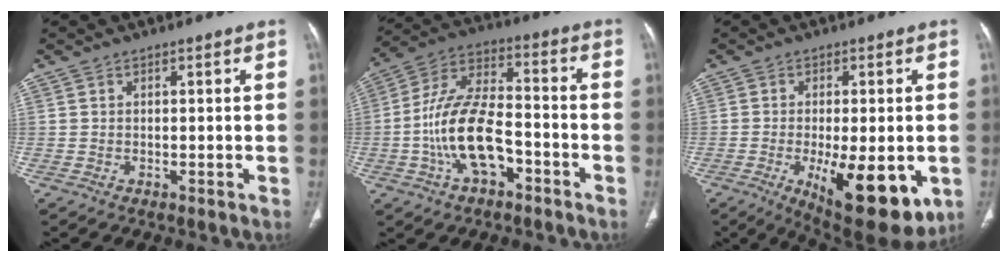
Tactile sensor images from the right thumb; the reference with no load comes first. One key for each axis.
{"total": 14.9, "fx": -4.9, "fy": 7.6, "fz": 11.8, "tx": -0.227, "ty": 0.047, "tz": -0.090}
{"total": 16.8, "fx": -4.9, "fy": 6.5, "fz": 14.7, "tx": -0.178, "ty": -0.017, "tz": -0.052}